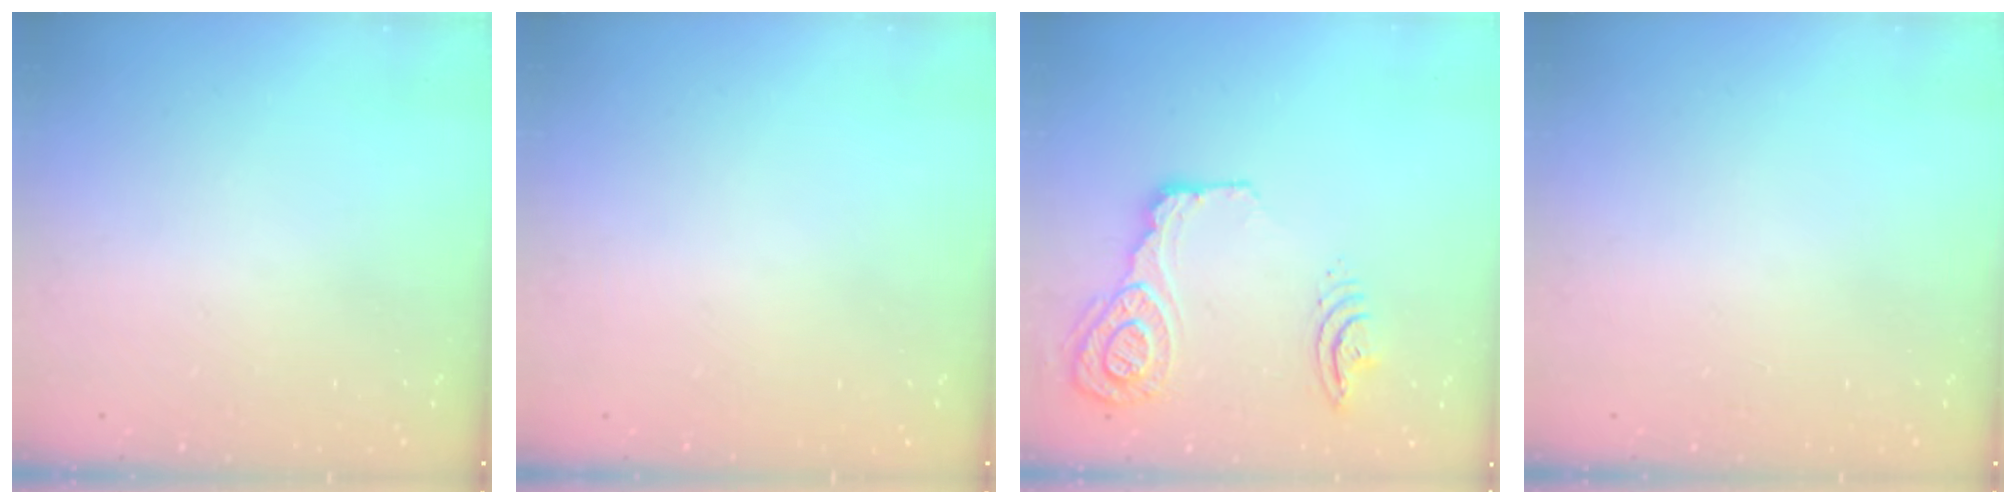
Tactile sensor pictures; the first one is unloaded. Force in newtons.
{"total": 0.0}
{"total": 17.7, "press": 17.1, "slide": 4.4}
{"total": 0.0}